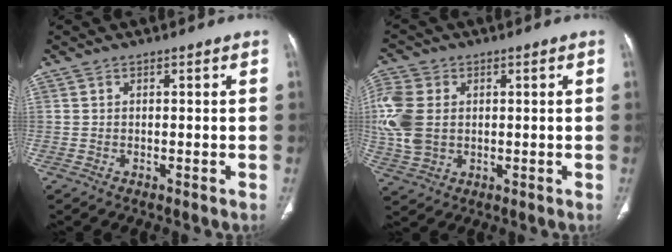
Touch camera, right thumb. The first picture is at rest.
{"total": 10.7, "force": [1.2, 7.9, 7.2], "torque": [-0.170, 0.006, 0.027]}